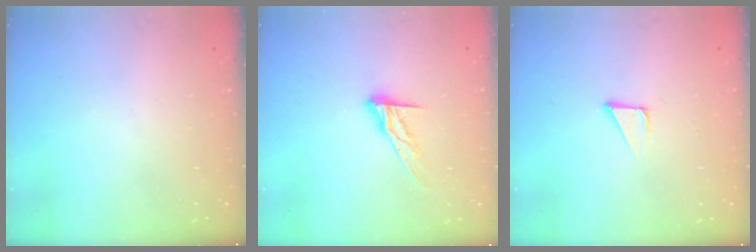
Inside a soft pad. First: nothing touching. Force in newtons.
{"total": 9.5, "press": 9.5, "slide": 0.6}
{"total": 2.4, "press": 2.4, "slide": 0.1}